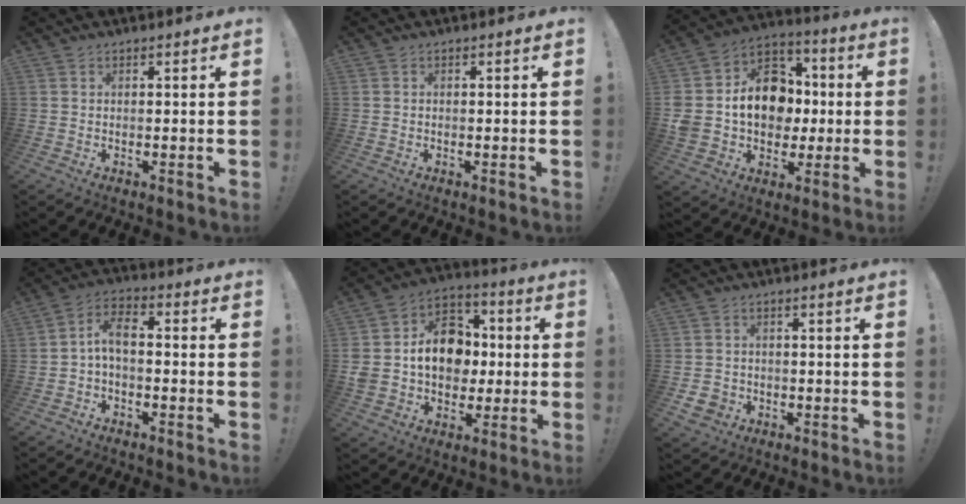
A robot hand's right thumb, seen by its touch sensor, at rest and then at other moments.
{"total": 0.0}
{"total": 18.5, "force": [0.5, 15.0, 10.8], "torque": [-0.164, 0.019, 0.029]}
{"total": 6.1, "force": [-0.8, 3.0, 5.2], "torque": [-0.107, 0.007, -0.013]}
{"total": 16.1, "force": [0.2, 13.1, 9.4], "torque": [-0.146, 0.017, 0.013]}
{"total": 3.9, "force": [-1.6, 3.3, 1.4], "torque": [-0.032, 0.002, -0.029]}